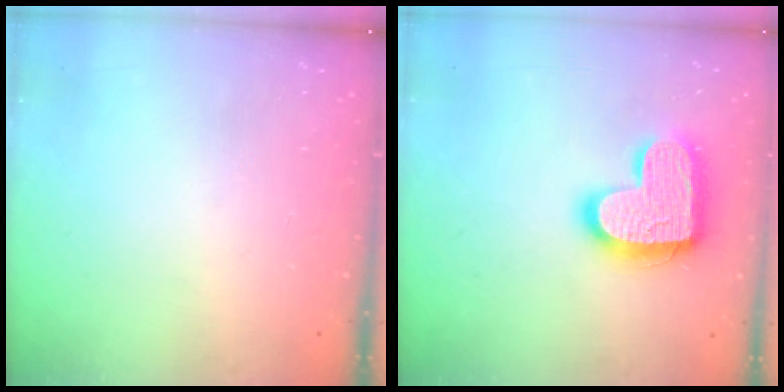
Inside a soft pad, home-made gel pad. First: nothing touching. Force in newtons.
{"total": 17.3, "press": 17.3, "slide": 1.1}